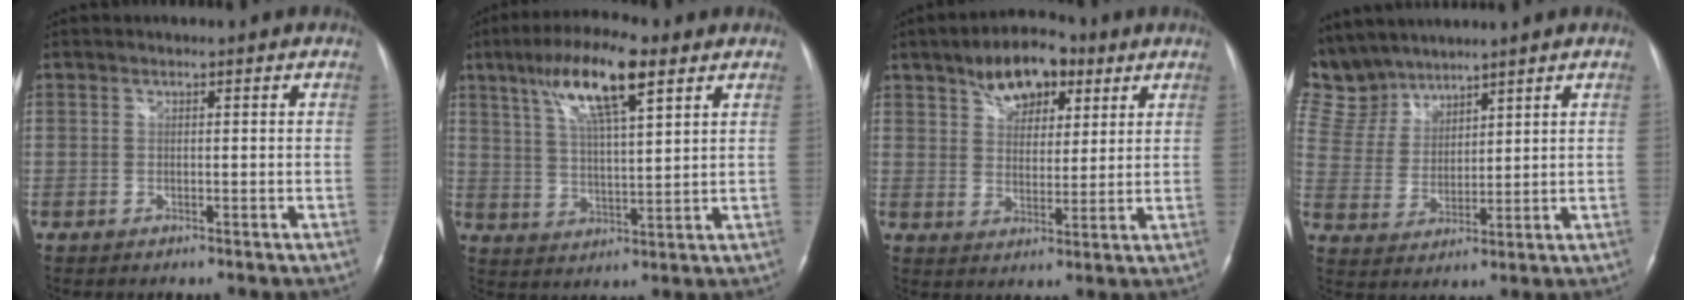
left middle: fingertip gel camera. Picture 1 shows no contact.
{"total": 12.4, "force": [6.8, 2.0, 10.1], "torque": [-0.191, 0.014, 0.119]}
{"total": 9.2, "force": [5.4, 4.8, 5.8], "torque": [-0.094, 0.016, 0.090]}
{"total": 10.0, "force": [9.4, 3.5, 0.9], "torque": [-0.037, 0.017, 0.206]}